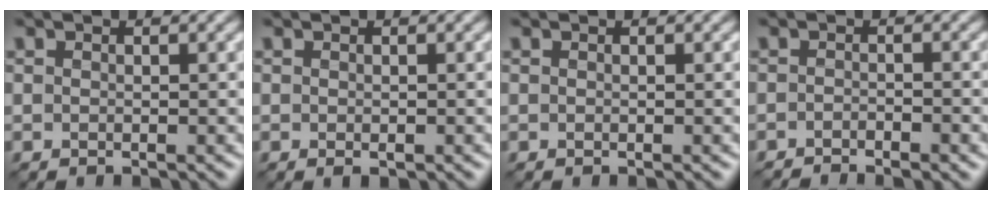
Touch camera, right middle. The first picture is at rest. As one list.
[{"total": 0.5, "force": [-0.2, 0.2, 0.4], "torque": [-0.008, 0.001, -0.004]}, {"total": 0.0}, {"total": 2.2, "force": [-1.9, 0.0, 1.0], "torque": [-0.025, 0.000, -0.035]}]